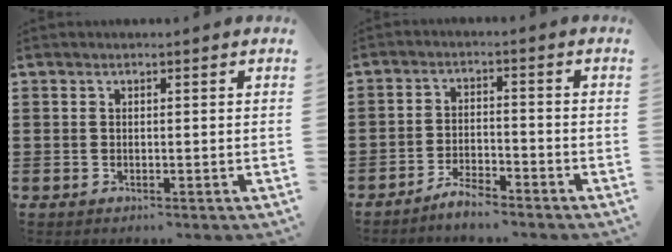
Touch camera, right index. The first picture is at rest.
{"total": 3.6, "force": [-3.5, 0.4, 0.9], "torque": [-0.018, 0.011, -0.070]}